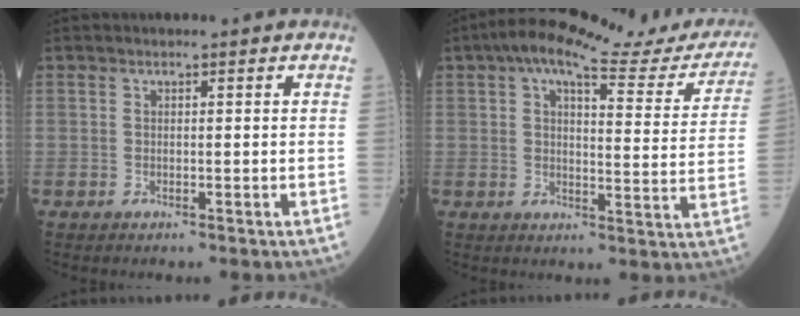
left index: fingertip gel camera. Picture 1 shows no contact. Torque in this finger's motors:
{"motor_torque": [1.11, -1.02, 0.32, 0.07]}